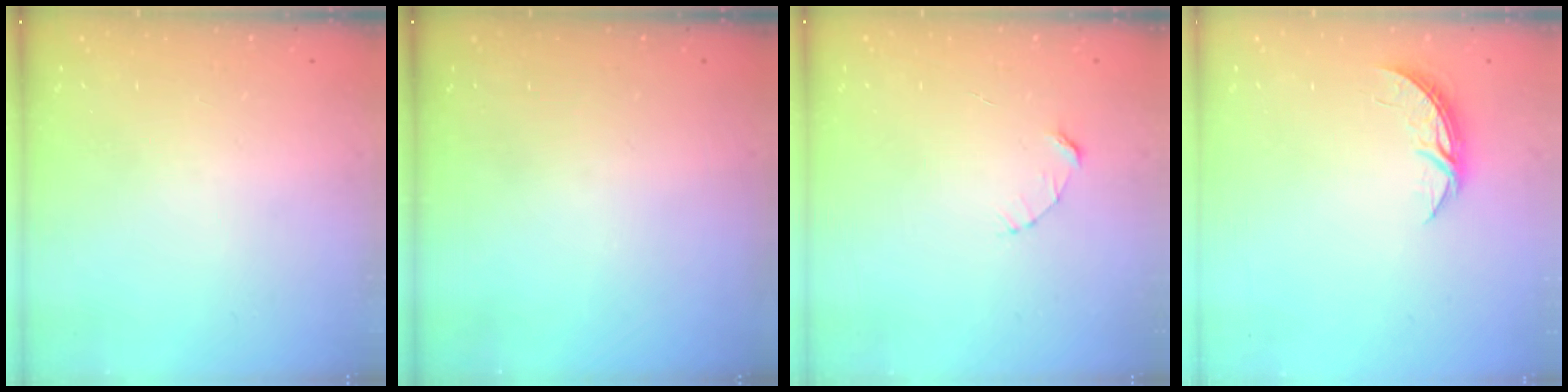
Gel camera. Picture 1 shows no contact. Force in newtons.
{"total": 0.0}
{"total": 2.7, "press": 2.7, "slide": 0.3}
{"total": 4.3, "press": 4.3, "slide": 0.3}